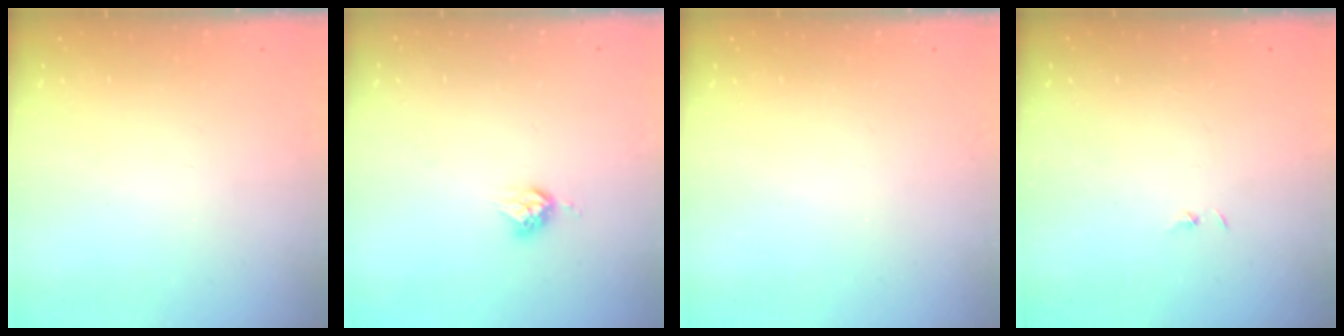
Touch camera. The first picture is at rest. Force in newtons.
{"total": 5.0, "press": 4.9, "slide": 0.4}
{"total": 0.0}
{"total": 0.7, "press": 0.7, "slide": 0.1}